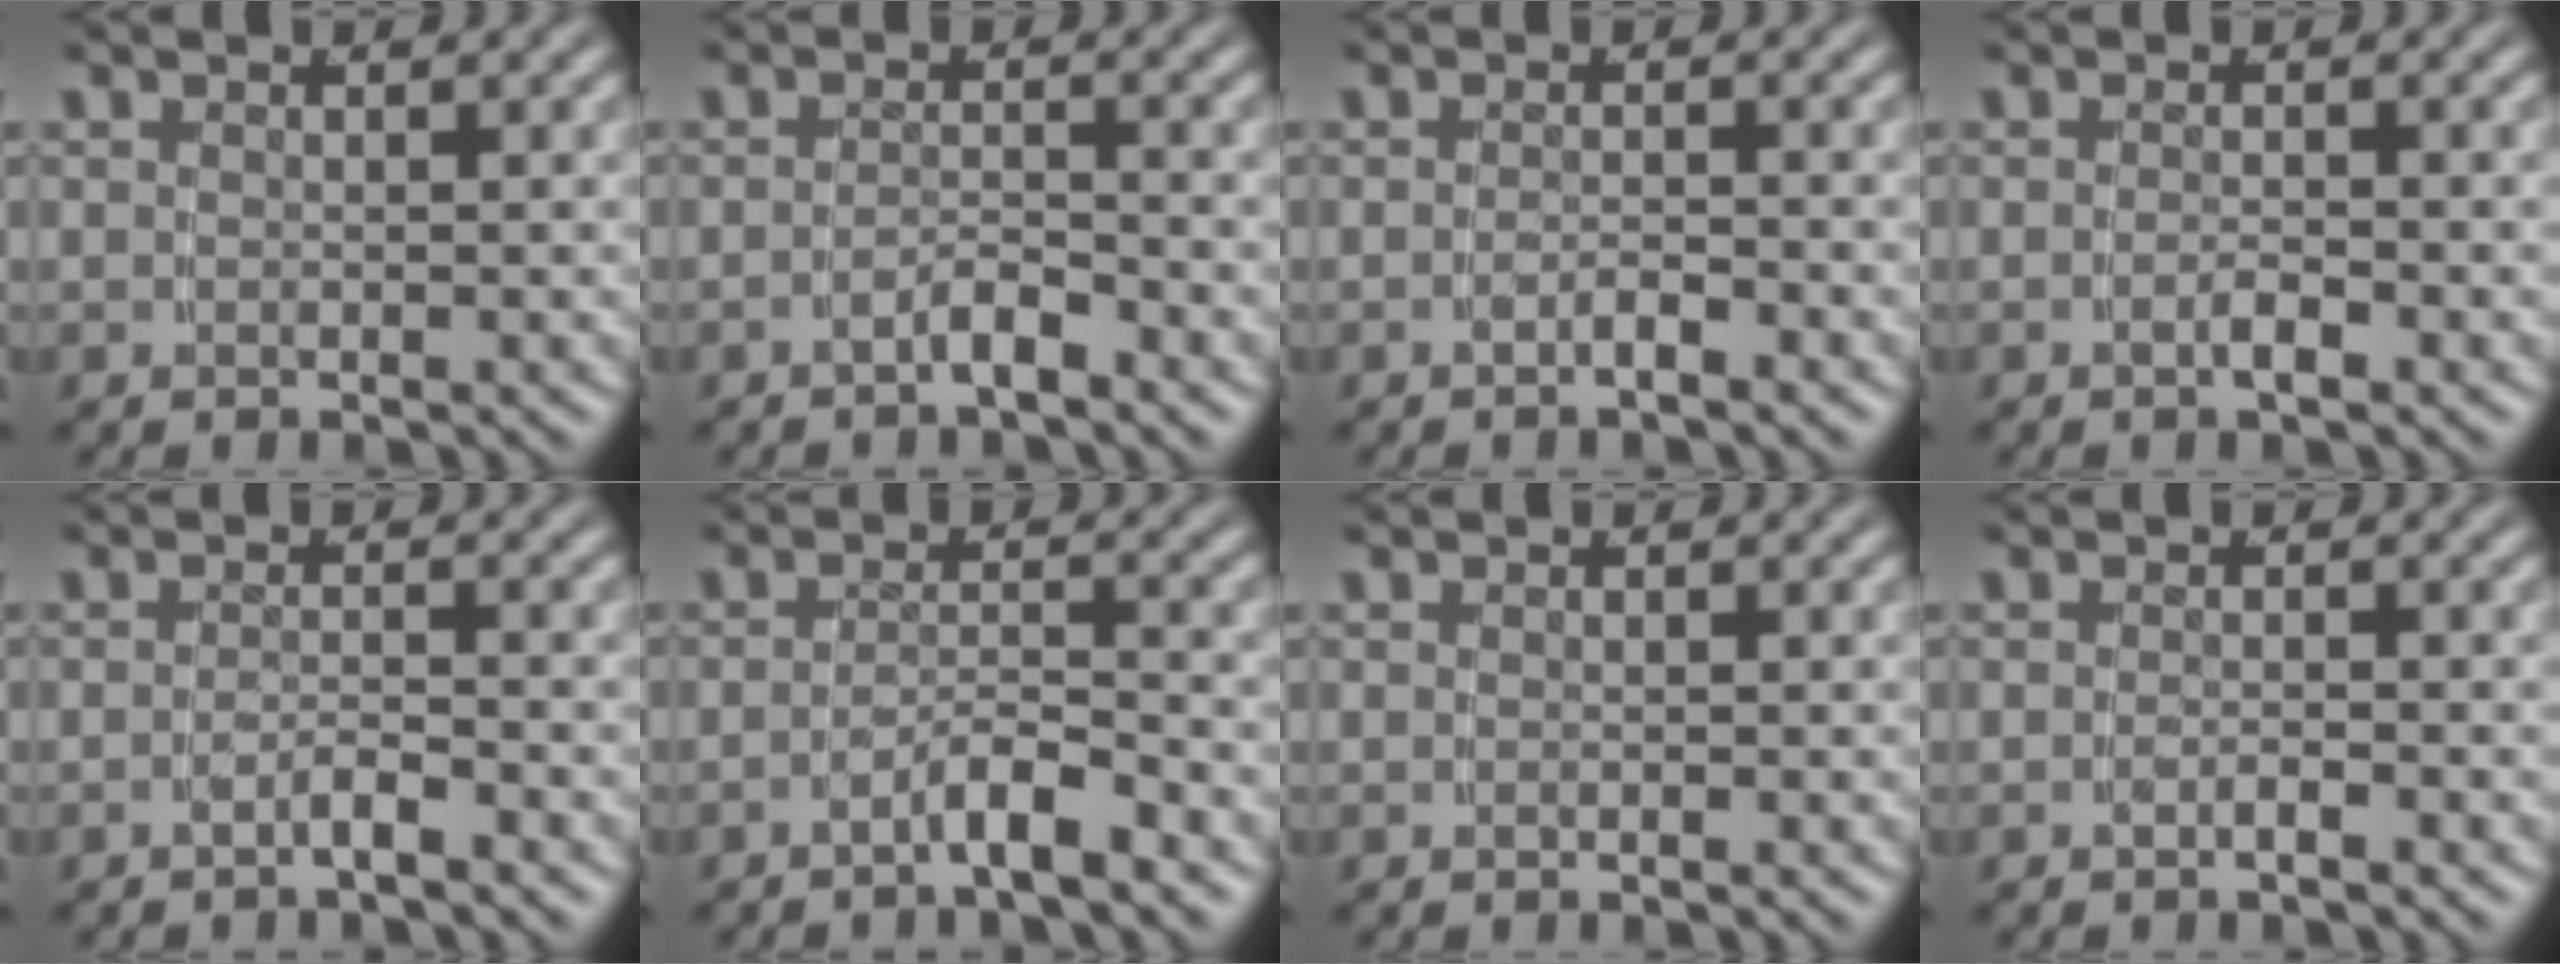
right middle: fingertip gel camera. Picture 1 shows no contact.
{"total": 2.0, "force": [-1.8, -0.3, 0.7], "torque": [-0.007, -0.001, -0.034]}
{"total": 1.4, "force": [-1.2, -0.6, 0.5], "torque": [-0.004, 0.001, -0.023]}
{"total": 1.3, "force": [-1.0, -0.3, 0.8], "torque": [-0.012, 0.000, -0.019]}
{"total": 1.8, "force": [-1.5, -0.7, 0.7], "torque": [-0.010, -0.001, -0.028]}
{"total": 2.9, "force": [-2.4, -0.3, 1.5], "torque": [-0.019, 0.000, -0.043]}
{"total": 0.0}
{"total": 1.2, "force": [-0.9, -0.8, 0.3], "torque": [-0.004, 0.001, -0.015]}